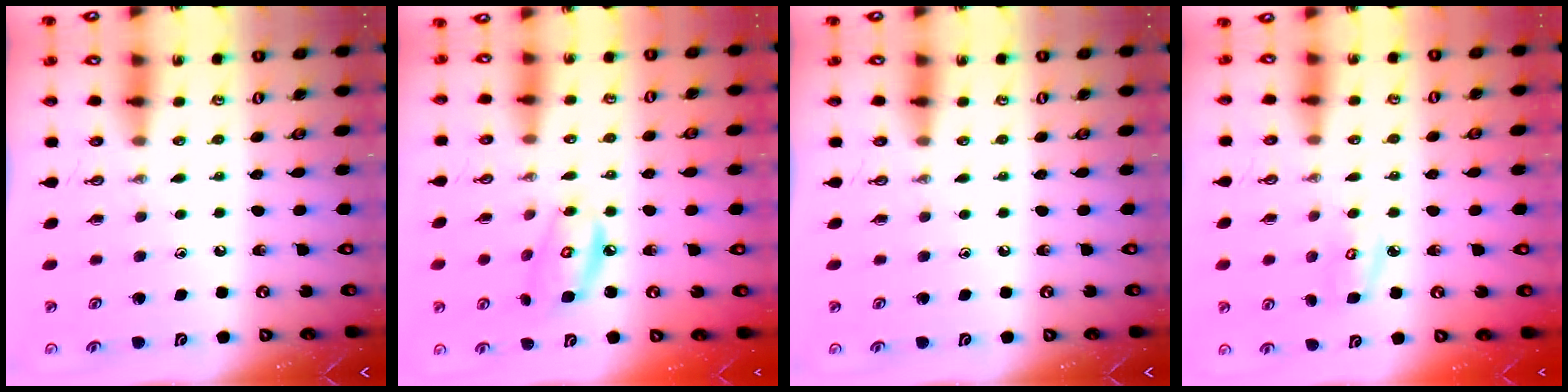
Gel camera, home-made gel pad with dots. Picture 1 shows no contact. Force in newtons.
{"total": 7.8, "press": 7.8, "slide": 0.7}
{"total": 0.0}
{"total": 4.8, "press": 4.8, "slide": 0.4}